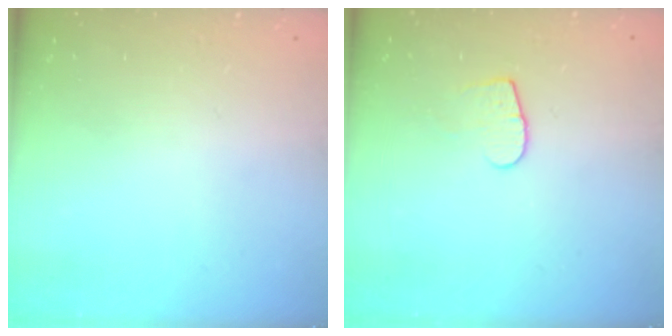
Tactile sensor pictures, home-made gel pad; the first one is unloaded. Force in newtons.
{"total": 7.3, "press": 7.3, "slide": 0.5}